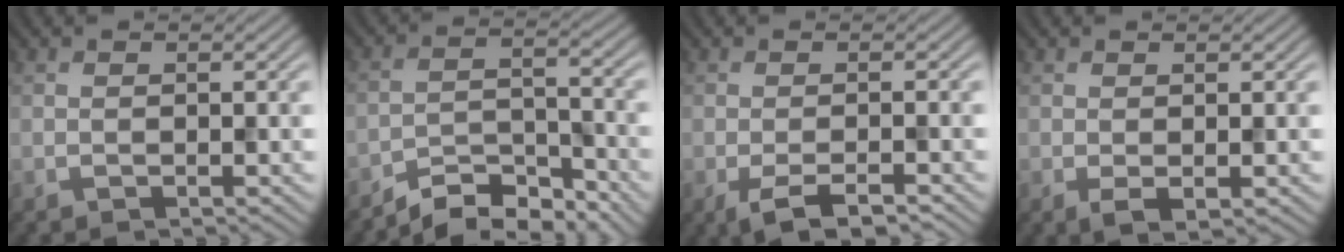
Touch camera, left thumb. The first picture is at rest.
{"total": 6.2, "force": [-5.5, 1.5, 2.3], "torque": [-0.036, 0.002, -0.107]}
{"total": 3.9, "force": [-2.3, 0.9, 3.0], "torque": [-0.055, 0.000, -0.041]}
{"total": 1.6, "force": [-0.2, 0.7, 1.4], "torque": [-0.029, -0.005, -0.002]}